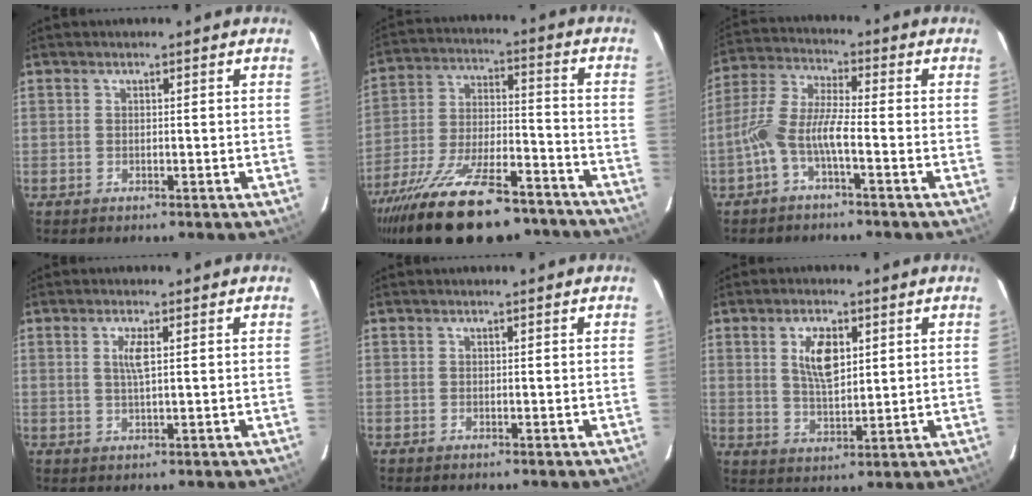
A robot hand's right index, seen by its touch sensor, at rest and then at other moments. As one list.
[{"total": 28.8, "force": [-21.8, 10.2, 15.9], "torque": [-0.299, -0.040, -0.324]}, {"total": 7.1, "force": [-3.0, 1.4, 6.3], "torque": [-0.147, 0.013, -0.061]}, {"total": 2.6, "force": [0.7, 0.3, 2.5], "torque": [-0.049, -0.001, 0.013]}, {"total": 0.0}, {"total": 7.1, "force": [2.4, 3.4, 5.8], "torque": [-0.103, 0.003, 0.049]}]